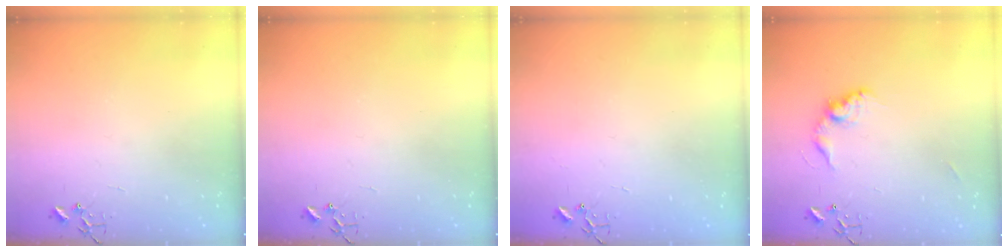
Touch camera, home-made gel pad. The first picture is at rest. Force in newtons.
{"total": 0.0}
{"total": 1.4, "press": 1.4, "slide": 0.2}
{"total": 11.4, "press": 11.4, "slide": 0.7}